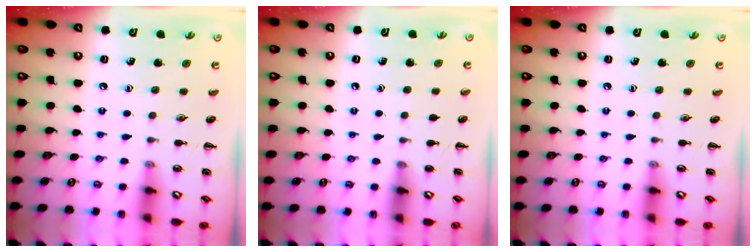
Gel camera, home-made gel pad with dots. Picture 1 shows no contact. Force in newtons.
{"total": 0.0}
{"total": 0.0}